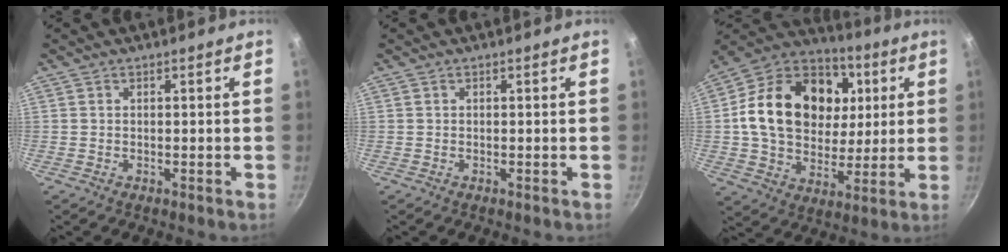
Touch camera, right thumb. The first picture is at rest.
{"total": 0.0}
{"total": 24.9, "force": [4.9, 18.7, 15.8], "torque": [-0.252, 0.011, 0.080]}